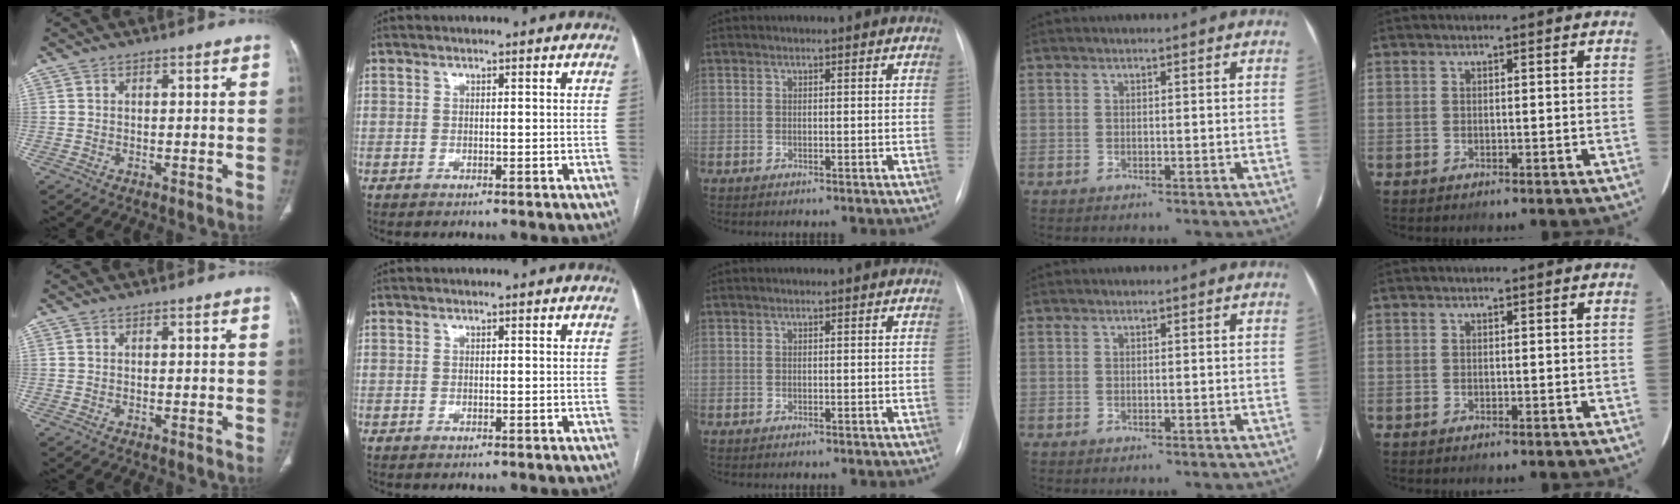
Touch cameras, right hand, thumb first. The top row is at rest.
{}